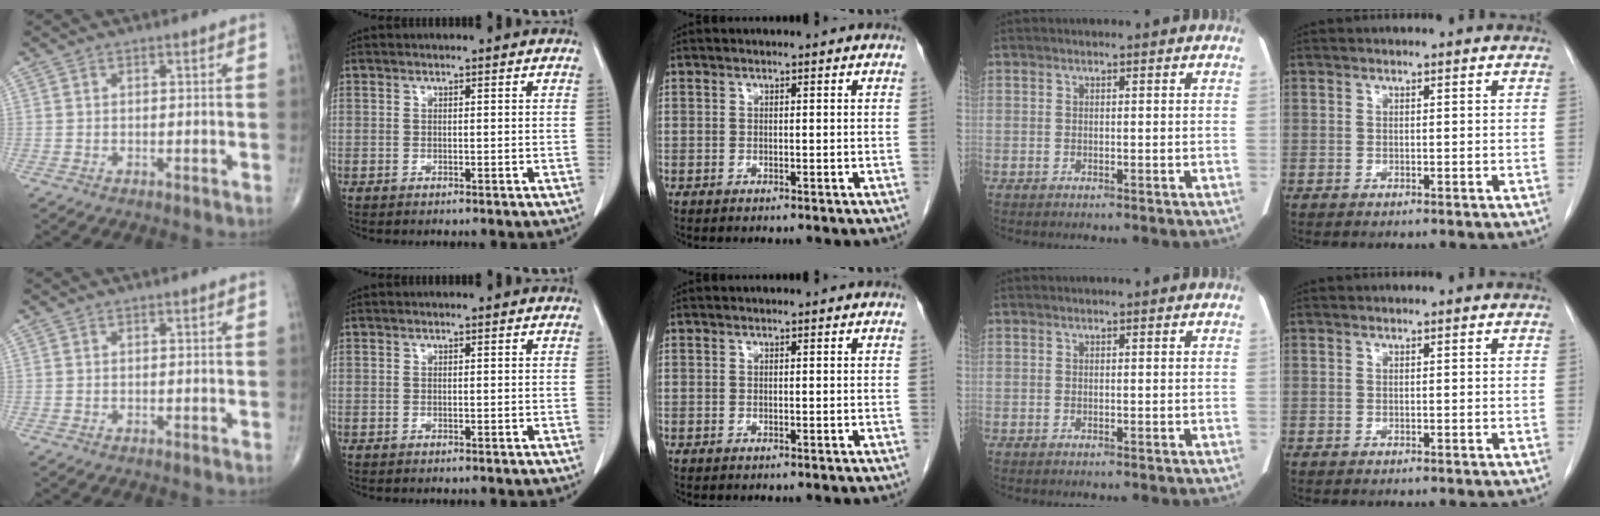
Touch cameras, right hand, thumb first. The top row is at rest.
{}